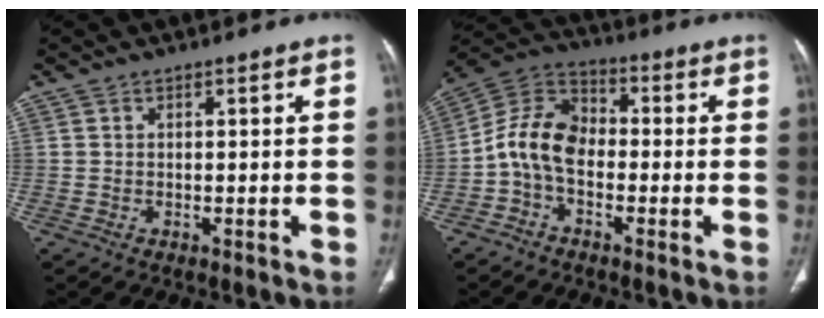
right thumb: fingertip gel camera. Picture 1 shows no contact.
{"total": 9.6, "force": [-1.9, 6.7, 6.7], "torque": [-0.114, 0.035, -0.053]}